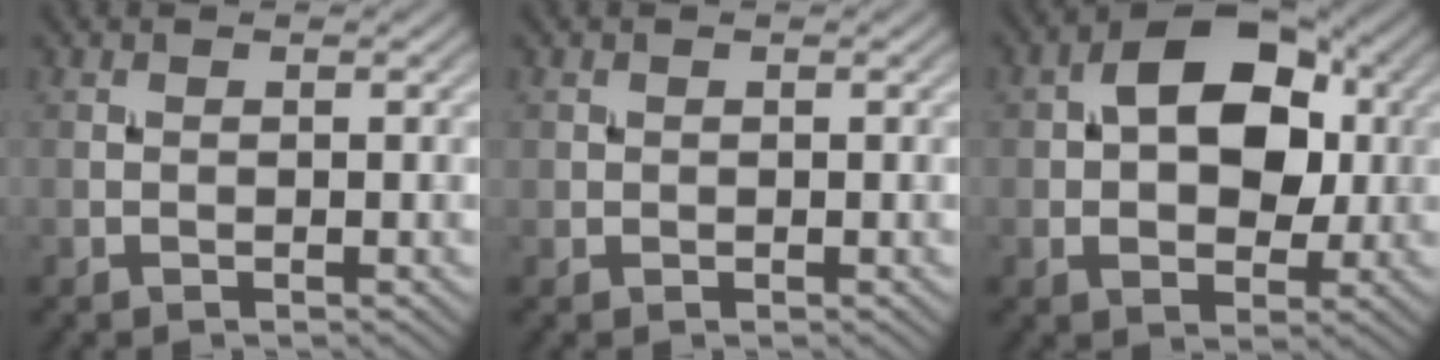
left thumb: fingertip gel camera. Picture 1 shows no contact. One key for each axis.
{"total": 0.7, "fx": 0.3, "fy": 0.6, "fz": 0.1, "tx": -0.001, "ty": -0.004, "tz": 0.006}
{"total": 11.1, "fx": 1.5, "fy": 7.0, "fz": 8.5, "tx": -0.132, "ty": 0.014, "tz": 0.015}